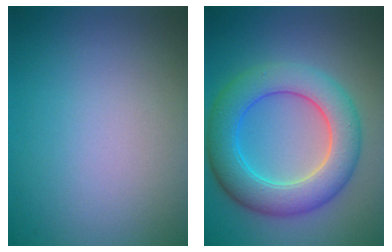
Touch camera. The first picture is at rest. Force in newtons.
{"total": 7.3, "press": 7.3, "slide": 0.3}